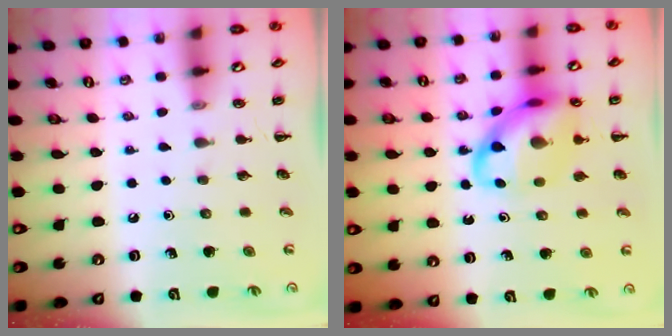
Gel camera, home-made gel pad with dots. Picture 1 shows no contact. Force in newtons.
{"total": 14.3, "press": 14.0, "slide": 2.9}